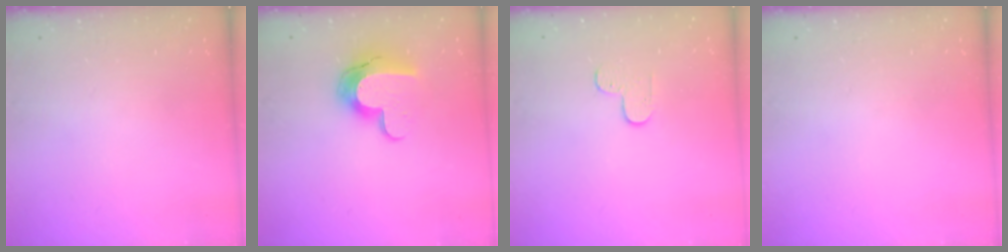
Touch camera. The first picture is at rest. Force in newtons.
{"total": 11.9, "press": 11.9, "slide": 0.6}
{"total": 5.5, "press": 5.5, "slide": 0.5}
{"total": 0.0}